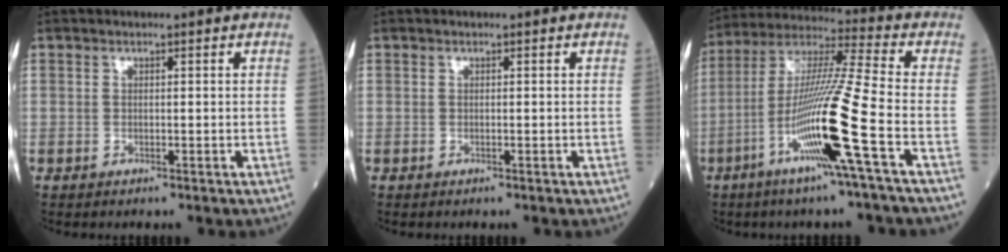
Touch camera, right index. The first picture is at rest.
{"total": 0.0}
{"total": 15.7, "force": [-5.7, -1.9, 14.5], "torque": [-0.283, -0.013, -0.114]}